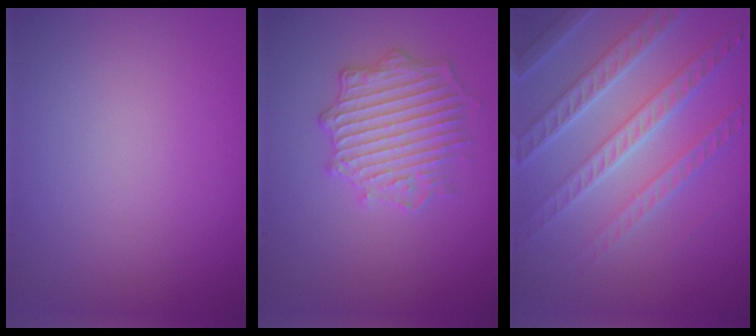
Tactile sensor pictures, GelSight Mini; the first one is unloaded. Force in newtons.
{"total": 3.9, "press": 3.8, "slide": 0.9}
{"total": 6.7, "press": 5.4, "slide": 4.0}